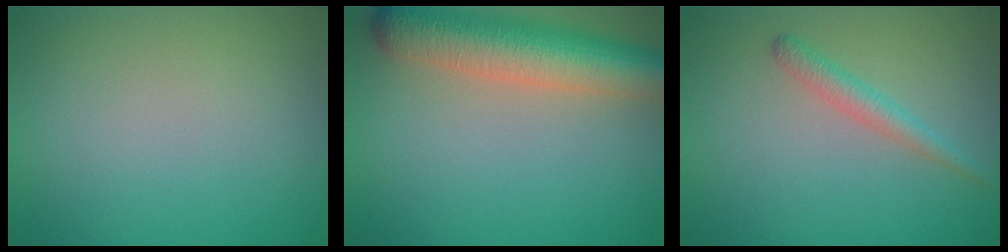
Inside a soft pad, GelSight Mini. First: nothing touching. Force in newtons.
{"total": 8.2, "press": 8.2, "slide": 0.3}
{"total": 1.9, "press": 1.9, "slide": 0.0}